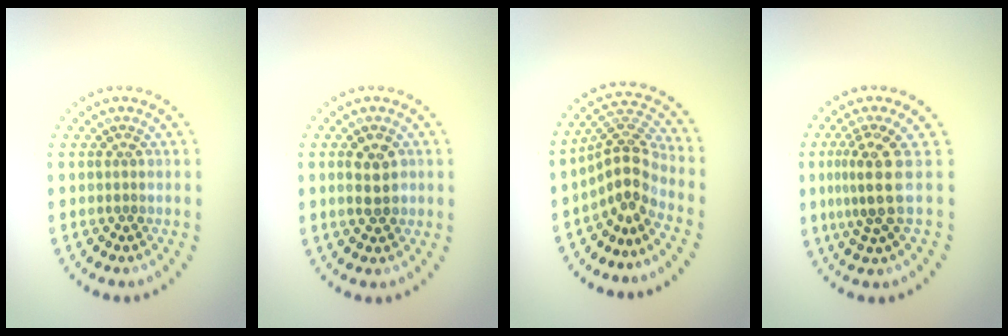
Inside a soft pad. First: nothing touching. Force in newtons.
{"total": 2.7, "press": 2.7, "slide": 0.1}
{"total": 3.6, "press": 2.6, "slide": 2.5}
{"total": 3.5, "press": 2.7, "slide": 2.3}